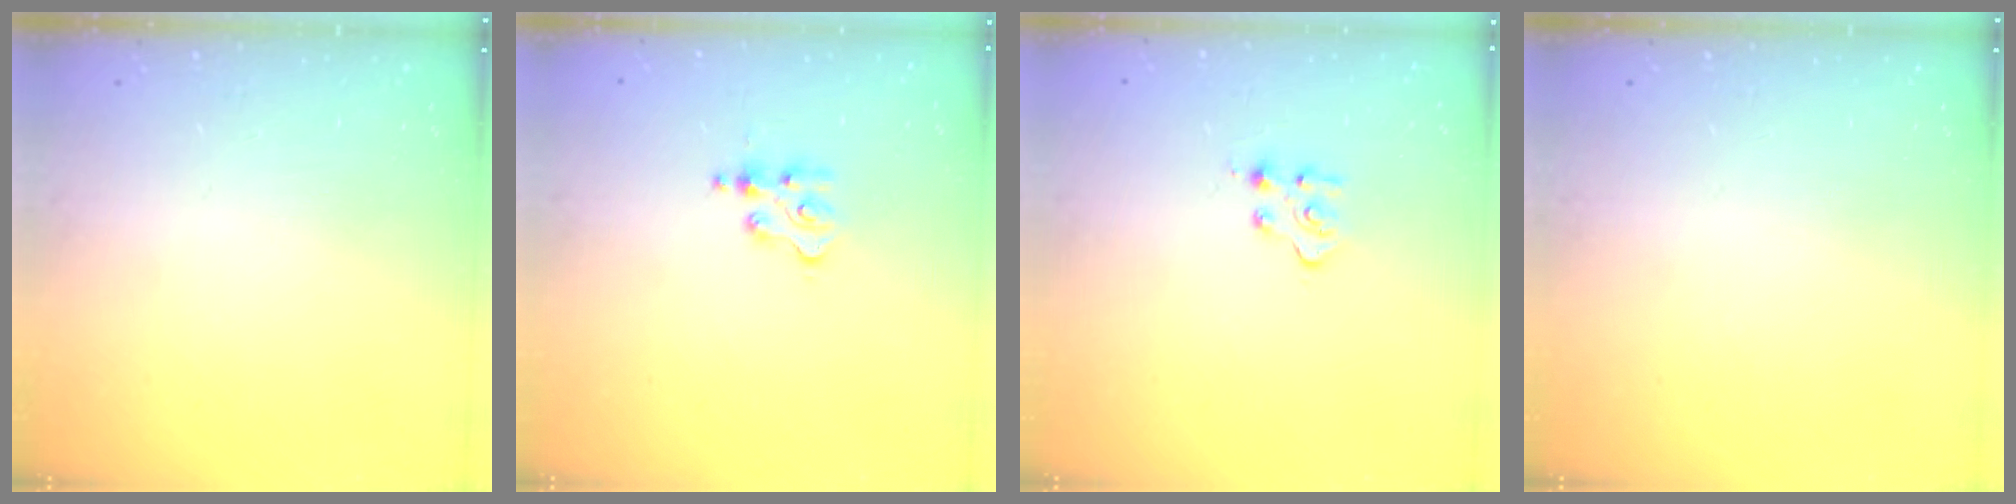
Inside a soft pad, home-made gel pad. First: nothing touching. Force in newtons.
{"total": 3.7, "press": 3.7, "slide": 0.5}
{"total": 4.1, "press": 4.1, "slide": 0.5}
{"total": 0.0}